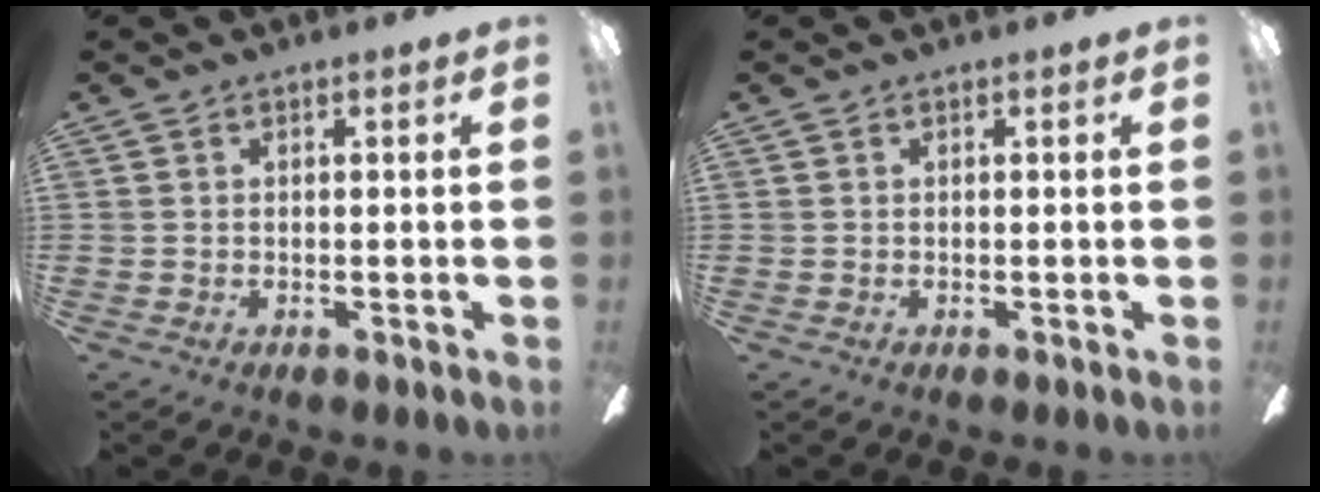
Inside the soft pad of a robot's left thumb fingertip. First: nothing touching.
{"total": 0.0}